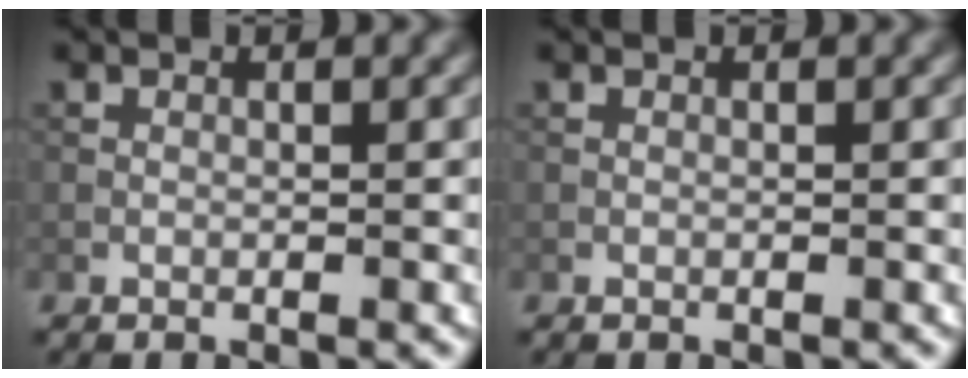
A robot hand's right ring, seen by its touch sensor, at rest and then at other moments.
{"total": 0.0}